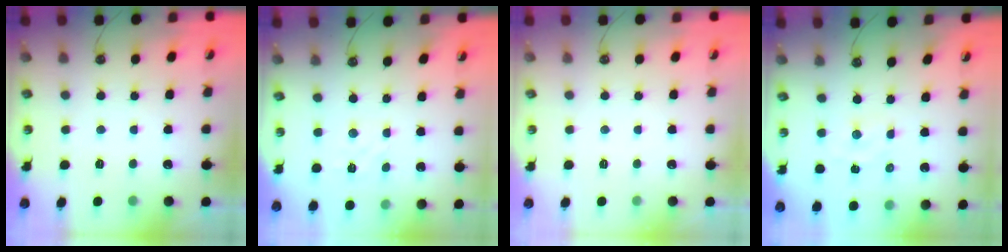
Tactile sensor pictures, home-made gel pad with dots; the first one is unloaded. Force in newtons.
{"total": 1.6, "press": 1.5, "slide": 0.5}
{"total": 0.0}
{"total": 1.9, "press": 1.9, "slide": 0.3}